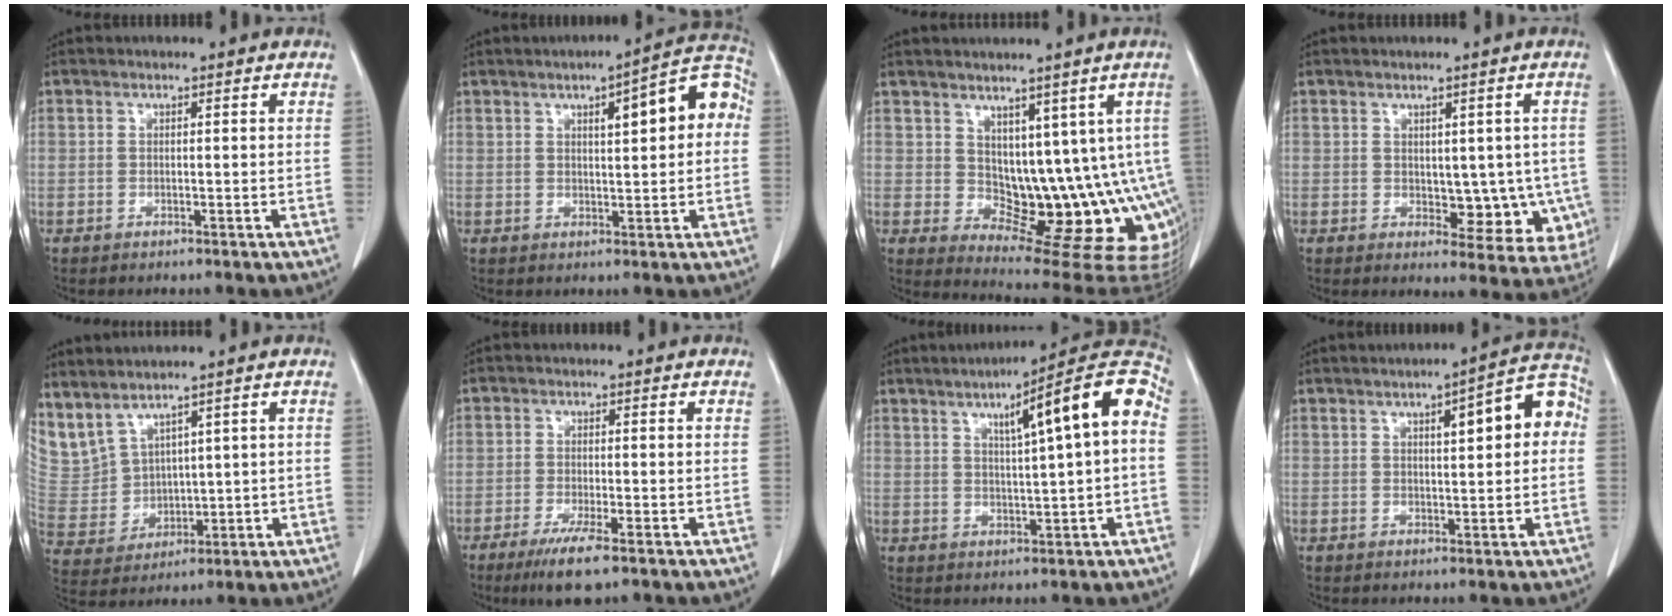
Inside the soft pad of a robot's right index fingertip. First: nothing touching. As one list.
[{"total": 9.4, "force": [2.2, 2.4, 8.8], "torque": [-0.112, 0.033, 0.026]}, {"total": 12.2, "force": [2.0, 7.1, 9.7], "torque": [-0.105, 0.003, 0.048]}, {"total": 7.7, "force": [-0.7, 4.7, 6.0], "torque": [-0.048, 0.001, 0.006]}, {"total": 9.0, "force": [7.0, 4.3, 3.6], "torque": [-0.096, 0.005, 0.175]}, {"total": 5.8, "force": [-3.7, 0.5, 4.5], "torque": [-0.084, -0.016, -0.061]}, {"total": 13.5, "force": [3.3, 0.9, 13.1], "torque": [-0.184, 0.032, 0.044]}, {"total": 8.7, "force": [2.0, 2.3, 8.2], "torque": [-0.102, 0.031, 0.024]}]